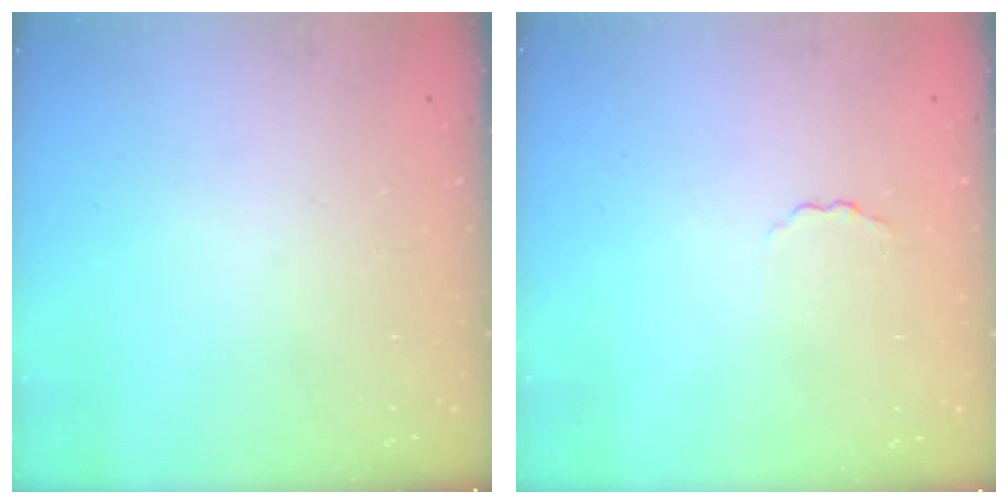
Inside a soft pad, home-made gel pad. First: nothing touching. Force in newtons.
{"total": 1.2, "press": 1.2, "slide": 0.3}